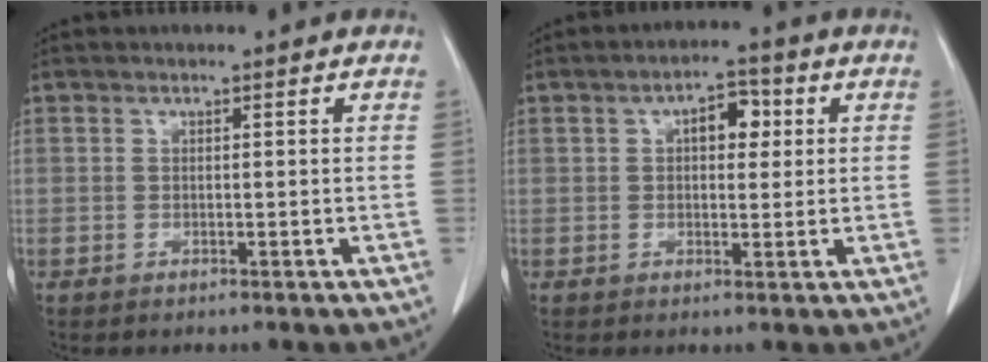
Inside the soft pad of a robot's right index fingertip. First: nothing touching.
{"total": 4.8, "force": [1.2, 2.5, 3.9], "torque": [-0.057, 0.017, 0.017]}